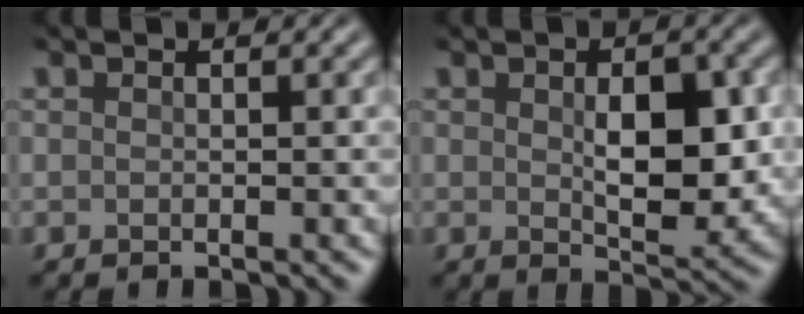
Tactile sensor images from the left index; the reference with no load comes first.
{"total": 5.5, "force": [0.3, 2.8, 4.7], "torque": [-0.073, -0.005, 0.012]}